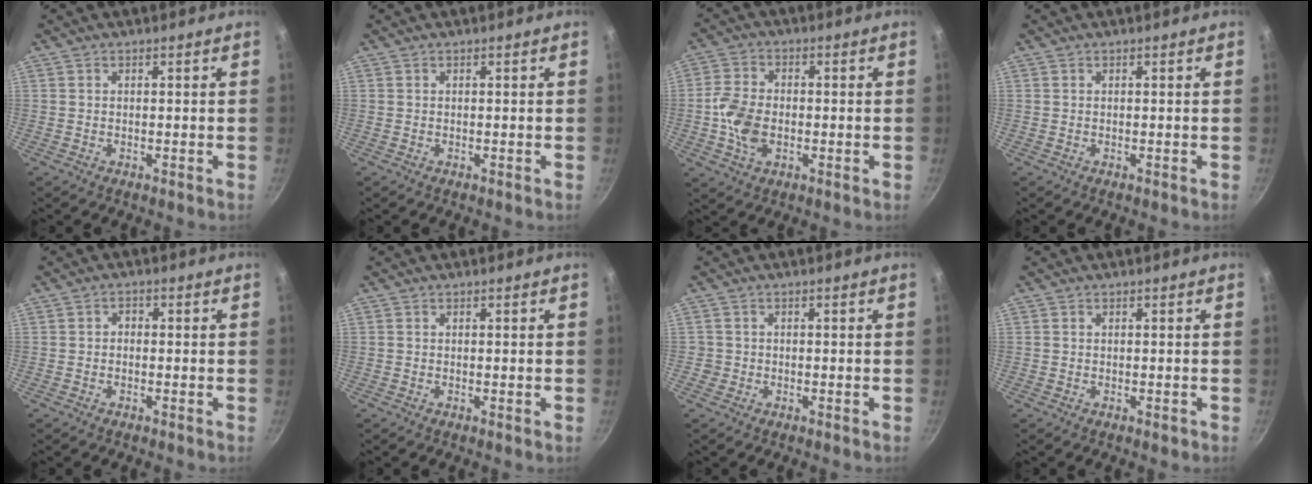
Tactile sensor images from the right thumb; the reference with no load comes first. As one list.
[{"total": 0.0}, {"total": 8.3, "force": [-1.3, 5.5, 6.0], "torque": [-0.117, 0.013, -0.031]}, {"total": 0.0}, {"total": 1.6, "force": [-0.2, 1.3, 0.8], "torque": [-0.012, 0.008, -0.008]}, {"total": 0.0}, {"total": 1.4, "force": [-0.4, 1.4, 0.2], "torque": [0.002, 0.006, -0.006]}, {"total": 0.7, "force": [-0.2, 0.5, 0.5], "torque": [-0.004, 0.002, -0.003]}]